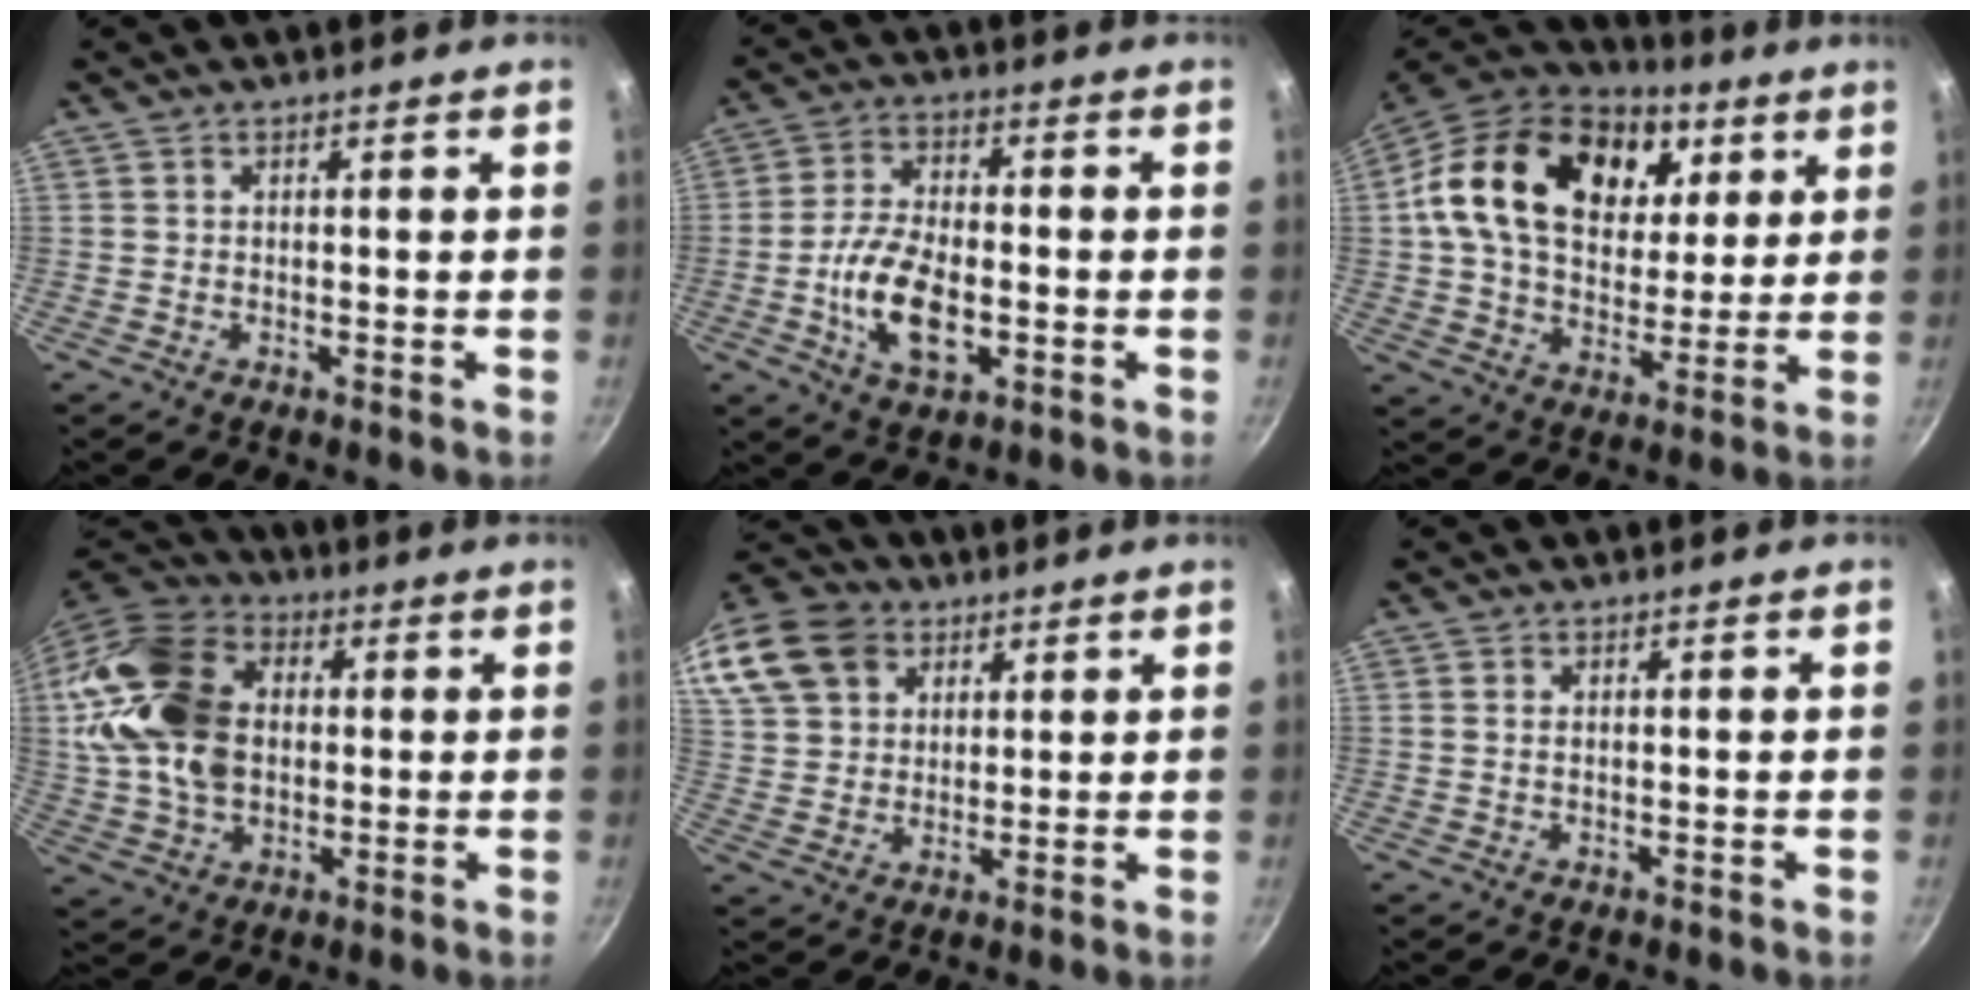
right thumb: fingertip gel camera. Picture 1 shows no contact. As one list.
[{"total": 12.1, "force": [-2.7, 6.4, 9.9], "torque": [-0.180, 0.013, -0.051]}, {"total": 24.9, "force": [8.5, 17.0, 16.1], "torque": [-0.260, -0.009, 0.136]}, {"total": 20.8, "force": [2.2, 15.0, 14.3], "torque": [-0.265, 0.024, 0.037]}, {"total": 23.0, "force": [11.3, 17.0, 10.7], "torque": [-0.262, 0.038, 0.214]}, {"total": 0.8, "force": [0.2, 0.5, 0.6], "torque": [-0.011, 0.001, 0.003]}]